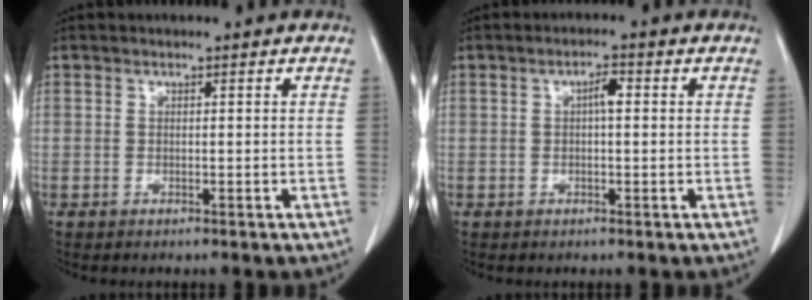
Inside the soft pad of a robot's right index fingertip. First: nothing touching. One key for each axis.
{"total": 2.3, "fx": 0.3, "fy": 0.6, "fz": 2.2, "tx": -0.040, "ty": 0.005, "tz": 0.004}